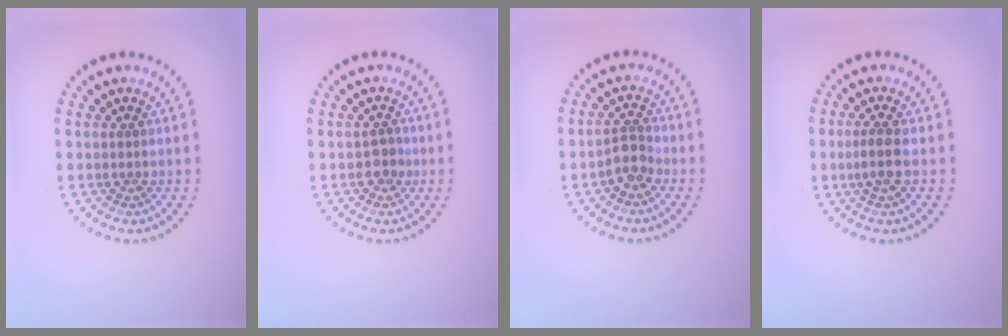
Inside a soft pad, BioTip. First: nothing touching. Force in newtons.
{"total": 1.5, "press": 1.4, "slide": 0.6}
{"total": 2.2, "press": 1.7, "slide": 1.3}
{"total": 2.0, "press": 1.8, "slide": 0.9}